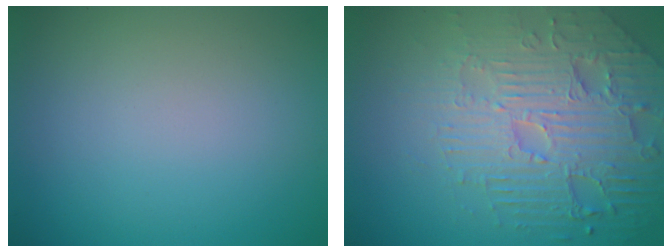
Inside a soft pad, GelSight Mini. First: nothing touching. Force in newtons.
{"total": 7.2, "press": 5.4, "slide": 4.7}